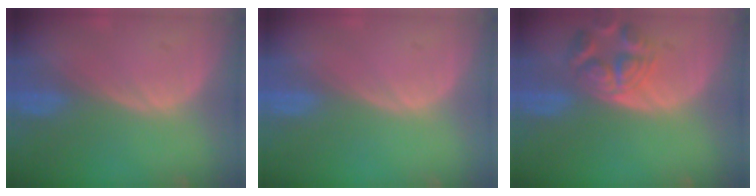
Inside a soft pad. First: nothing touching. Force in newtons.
{"total": 0.0}
{"total": 6.5, "press": 6.3, "slide": 1.6}